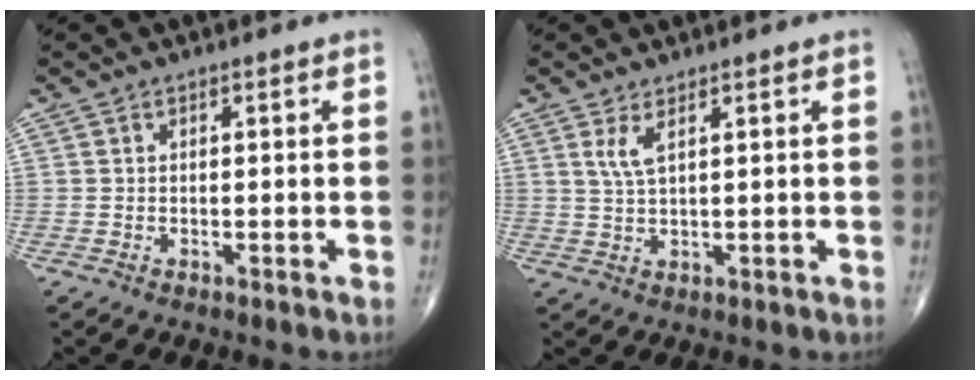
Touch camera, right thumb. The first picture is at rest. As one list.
[{"total": 3.0, "force": [1.5, 0.7, 2.6], "torque": [-0.059, -0.008, 0.037]}]